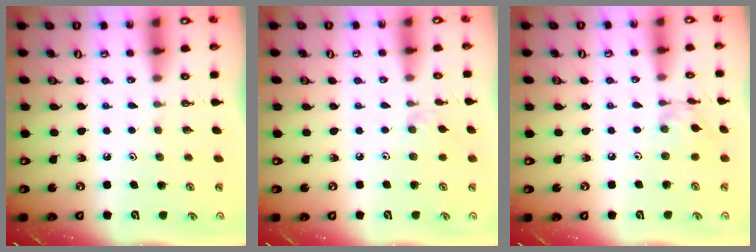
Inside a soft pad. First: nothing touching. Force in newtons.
{"total": 2.6, "press": 2.6, "slide": 0.5}
{"total": 3.2, "press": 3.2, "slide": 0.2}